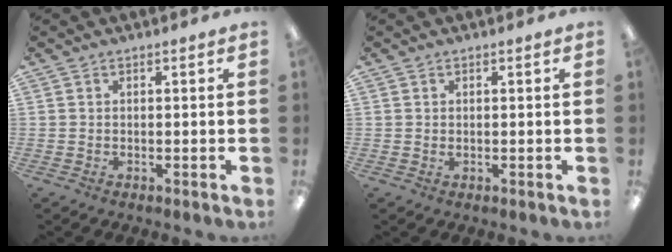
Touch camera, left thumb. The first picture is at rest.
{"total": 0.5, "force": [0.1, 0.3, 0.4], "torque": [-0.010, 0.001, 0.002]}